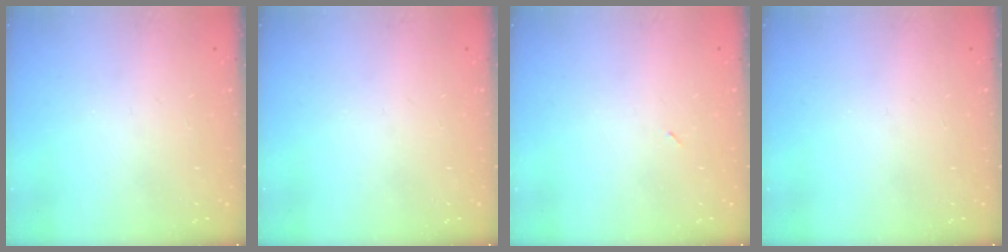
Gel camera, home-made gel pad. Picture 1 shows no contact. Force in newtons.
{"total": 0.0}
{"total": 2.1, "press": 1.9, "slide": 1.0}
{"total": 0.0}